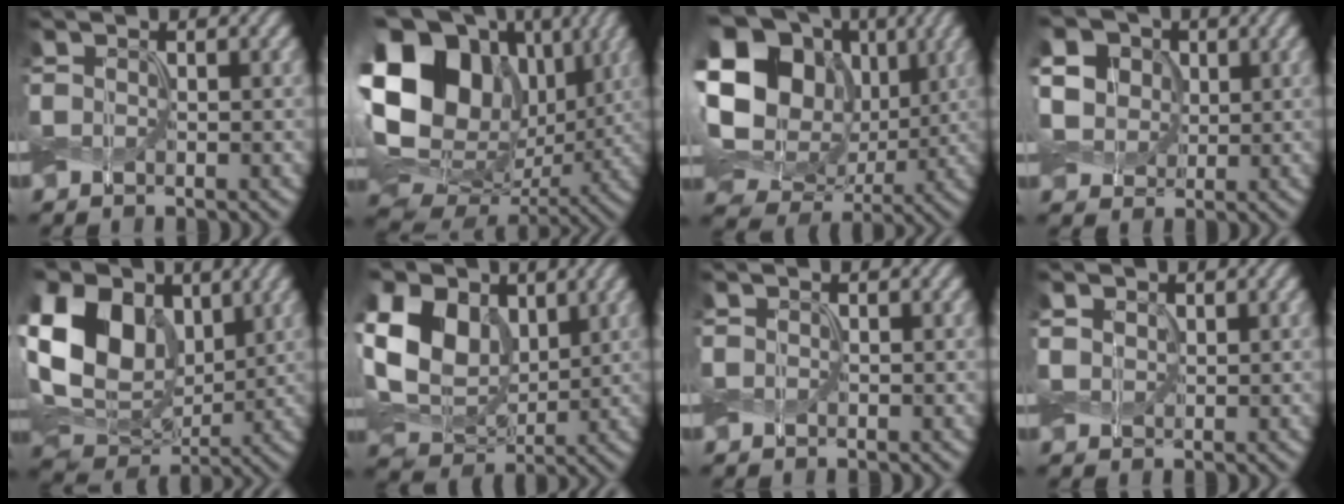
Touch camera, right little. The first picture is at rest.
{"total": 19.3, "force": [4.2, 14.7, 11.8], "torque": [-0.242, 0.014, 0.086]}
{"total": 20.7, "force": [4.7, 16.8, 11.1], "torque": [-0.247, 0.033, 0.076]}
{"total": 14.0, "force": [5.0, 11.3, 6.5], "torque": [-0.170, 0.029, 0.082]}
{"total": 14.5, "force": [3.5, 10.7, 9.2], "torque": [-0.197, 0.024, 0.064]}
{"total": 10.6, "force": [2.4, 7.9, 6.7], "torque": [-0.158, 0.015, 0.034]}
{"total": 0.0}
{"total": 1.4, "force": [0.5, 1.1, 0.7], "torque": [-0.021, -0.001, 0.006]}